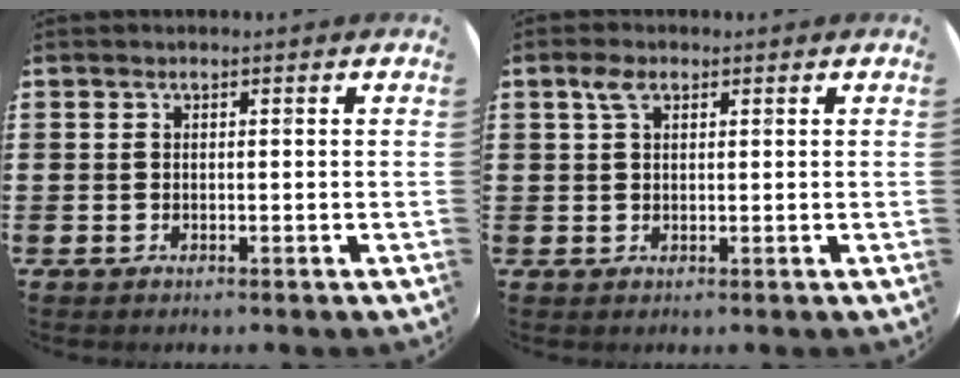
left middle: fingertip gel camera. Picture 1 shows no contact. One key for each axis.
{"total": 2.8, "fx": 1.7, "fy": 1.4, "fz": 1.7, "tx": -0.030, "ty": 0.003, "tz": 0.029}